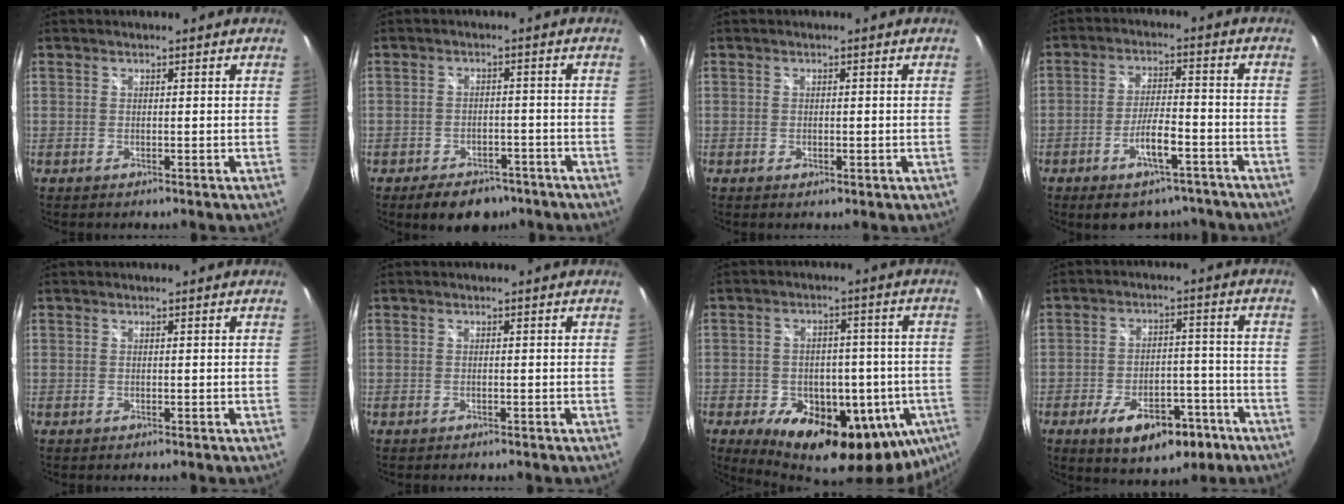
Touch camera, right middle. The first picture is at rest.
{"total": 8.6, "force": [-6.2, 4.7, 3.6], "torque": [-0.081, 0.002, -0.083]}
{"total": 1.1, "force": [-0.2, 0.5, 0.9], "torque": [-0.011, 0.000, -0.003]}
{"total": 10.5, "force": [-7.5, 3.7, 6.3], "torque": [-0.109, 0.007, -0.110]}
{"total": 0.0}
{"total": 0.0}
{"total": 23.7, "force": [-9.9, 13.4, 17.0], "torque": [-0.275, -0.024, -0.121]}
{"total": 12.8, "force": [-7.3, 6.3, 8.4], "torque": [-0.152, 0.005, -0.096]}